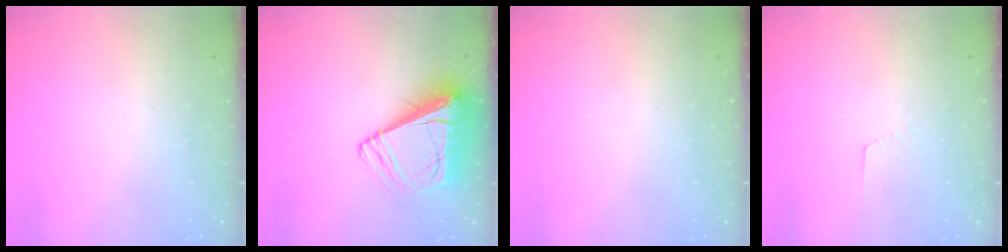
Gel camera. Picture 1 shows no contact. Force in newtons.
{"total": 12.2, "press": 12.1, "slide": 1.6}
{"total": 0.0}
{"total": 2.9, "press": 2.9, "slide": 0.2}